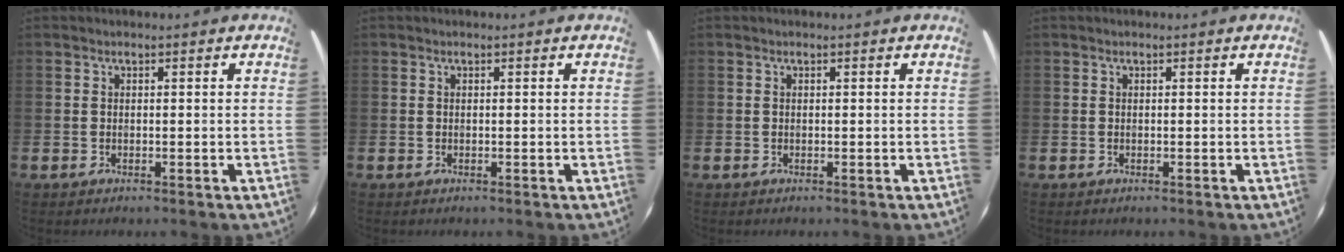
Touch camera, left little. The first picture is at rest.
{"total": 0.0}
{"total": 0.0}
{"total": 0.0}